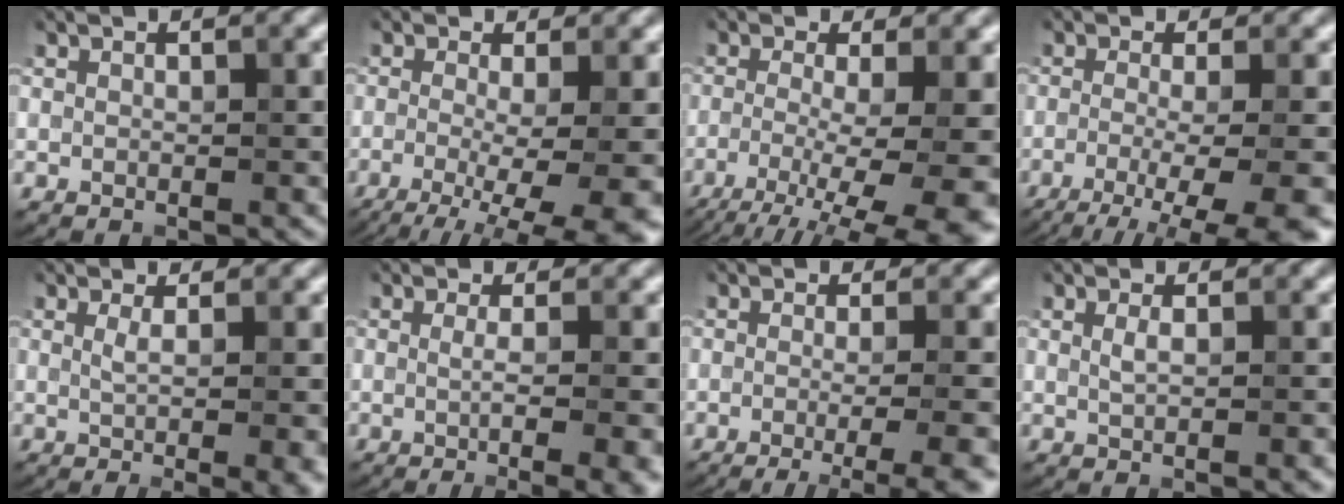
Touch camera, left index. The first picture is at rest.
{"total": 9.3, "force": [-2.8, 3.2, 8.2], "torque": [-0.109, -0.014, -0.039]}
{"total": 10.9, "force": [-4.5, 3.7, 9.2], "torque": [-0.144, -0.021, -0.061]}
{"total": 8.1, "force": [-3.6, 2.5, 6.8], "torque": [-0.088, -0.013, -0.052]}
{"total": 4.4, "force": [0.2, 1.2, 4.2], "torque": [-0.050, -0.004, 0.001]}
{"total": 5.9, "force": [-0.9, 1.8, 5.5], "torque": [-0.062, -0.009, -0.012]}
{"total": 7.1, "force": [-2.6, 2.3, 6.2], "torque": [-0.055, -0.004, -0.033]}
{"total": 1.9, "force": [0.4, 0.5, 1.8], "torque": [-0.026, 0.001, 0.002]}